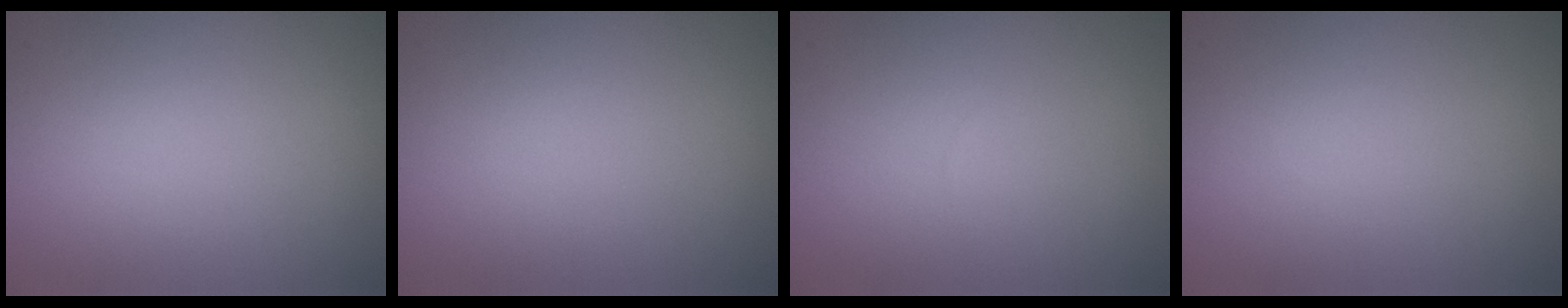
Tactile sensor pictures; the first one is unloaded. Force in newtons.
{"total": 0.0}
{"total": 0.0}
{"total": 0.0}